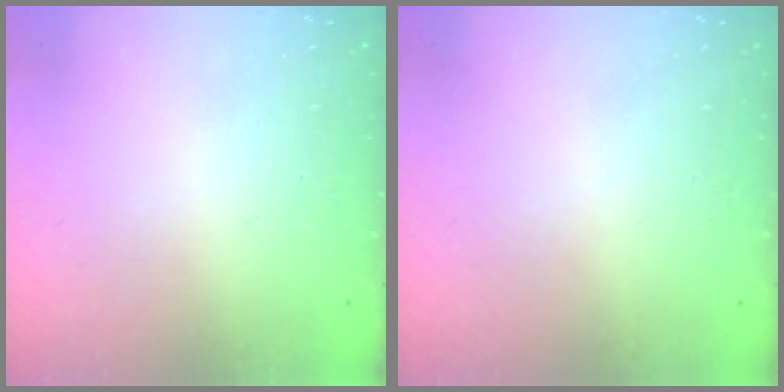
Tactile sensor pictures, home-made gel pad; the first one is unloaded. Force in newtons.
{"total": 0.0}